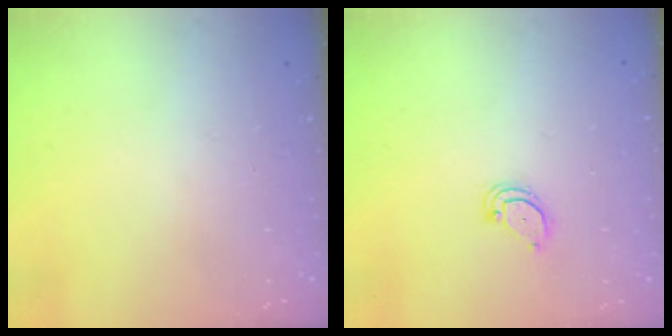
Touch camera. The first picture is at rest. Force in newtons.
{"total": 2.9, "press": 2.9, "slide": 0.2}